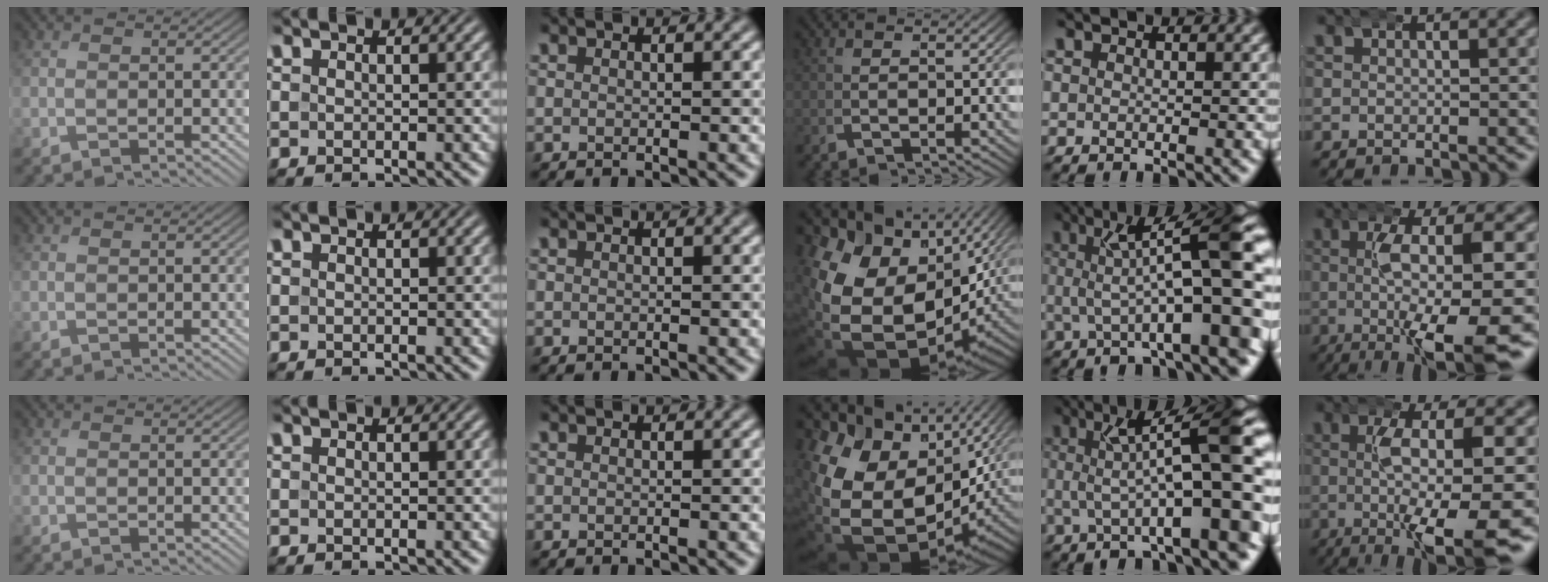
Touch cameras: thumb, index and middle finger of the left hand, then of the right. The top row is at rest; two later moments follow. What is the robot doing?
{"motion": "wrap", "object": "aluminum foil"}